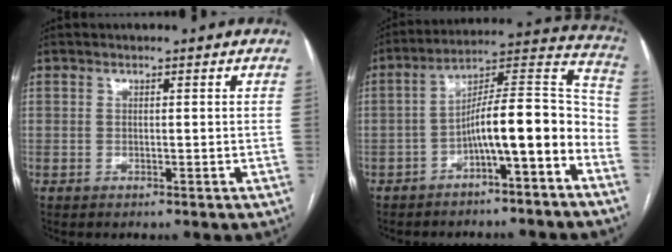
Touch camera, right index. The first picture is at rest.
{"total": 12.8, "force": [-5.1, 1.9, 11.5], "torque": [-0.166, 0.045, -0.077]}